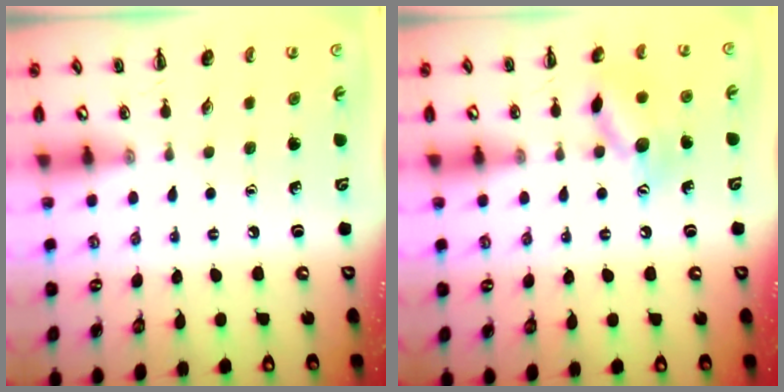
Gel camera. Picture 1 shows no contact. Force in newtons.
{"total": 11.7, "press": 11.7, "slide": 0.5}